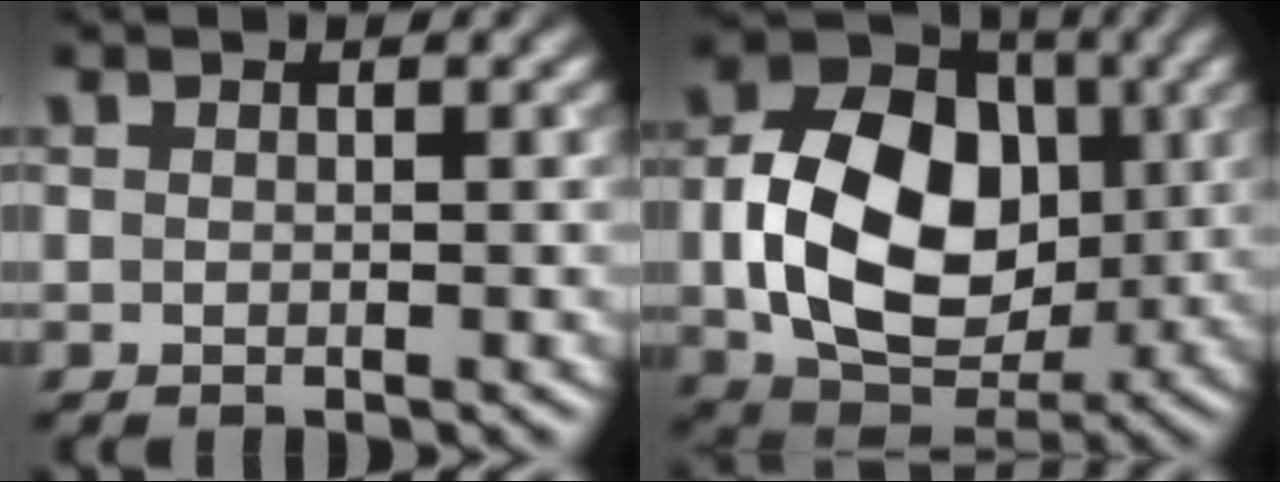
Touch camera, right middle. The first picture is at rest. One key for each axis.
{"total": 12.3, "fx": -0.7, "fy": 8.9, "fz": 8.4, "tx": -0.155, "ty": -0.003, "tz": -0.012}